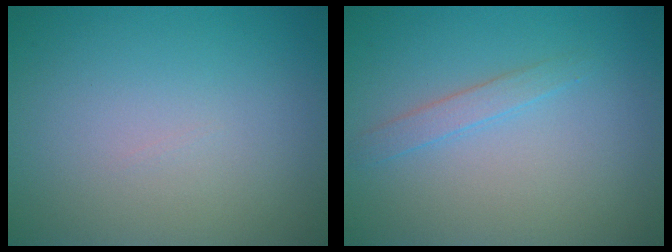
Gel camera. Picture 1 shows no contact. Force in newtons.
{"total": 1.5, "press": 1.5, "slide": 0.1}